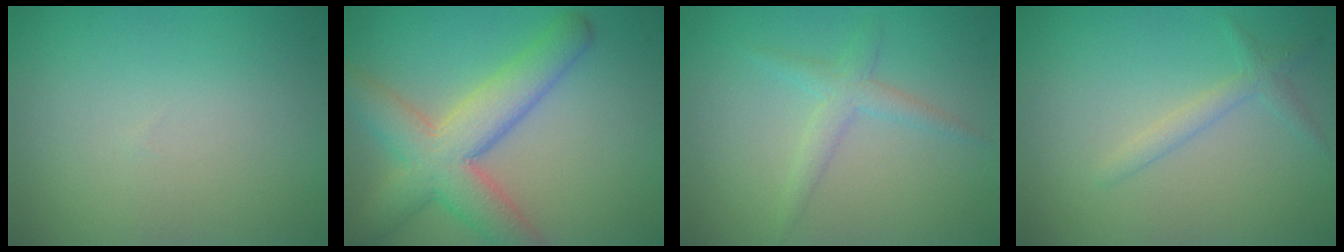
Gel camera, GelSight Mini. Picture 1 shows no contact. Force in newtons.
{"total": 7.5, "press": 7.5, "slide": 0.4}
{"total": 2.1, "press": 2.1, "slide": 0.3}
{"total": 1.7, "press": 1.6, "slide": 0.2}